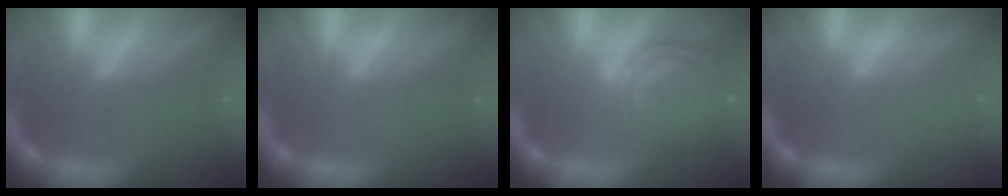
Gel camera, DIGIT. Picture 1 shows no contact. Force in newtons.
{"total": 0.0}
{"total": 8.5}
{"total": 1.0}